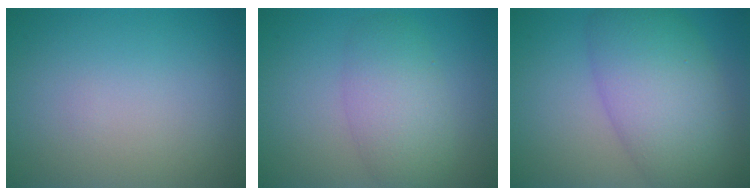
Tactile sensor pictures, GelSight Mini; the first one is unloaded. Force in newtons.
{"total": 4.3, "press": 4.3, "slide": 0.1}
{"total": 8.5, "press": 8.5, "slide": 0.5}